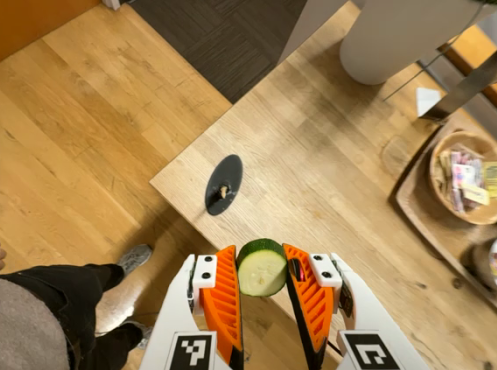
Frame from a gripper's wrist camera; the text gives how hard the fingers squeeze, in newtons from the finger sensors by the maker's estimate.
{"total": 8.8, "left": 9.1, "right": 8.5}